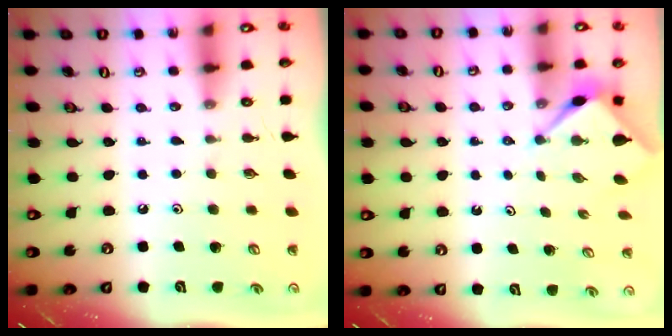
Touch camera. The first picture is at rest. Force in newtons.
{"total": 3.1, "press": 3.1, "slide": 0.3}